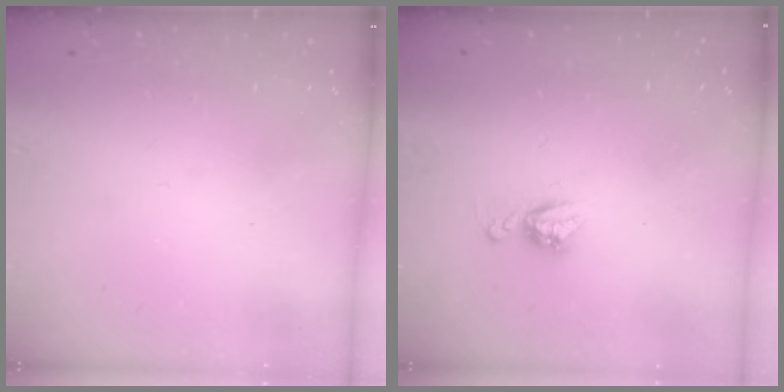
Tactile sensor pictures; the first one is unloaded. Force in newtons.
{"total": 7.7, "press": 7.7, "slide": 0.6}